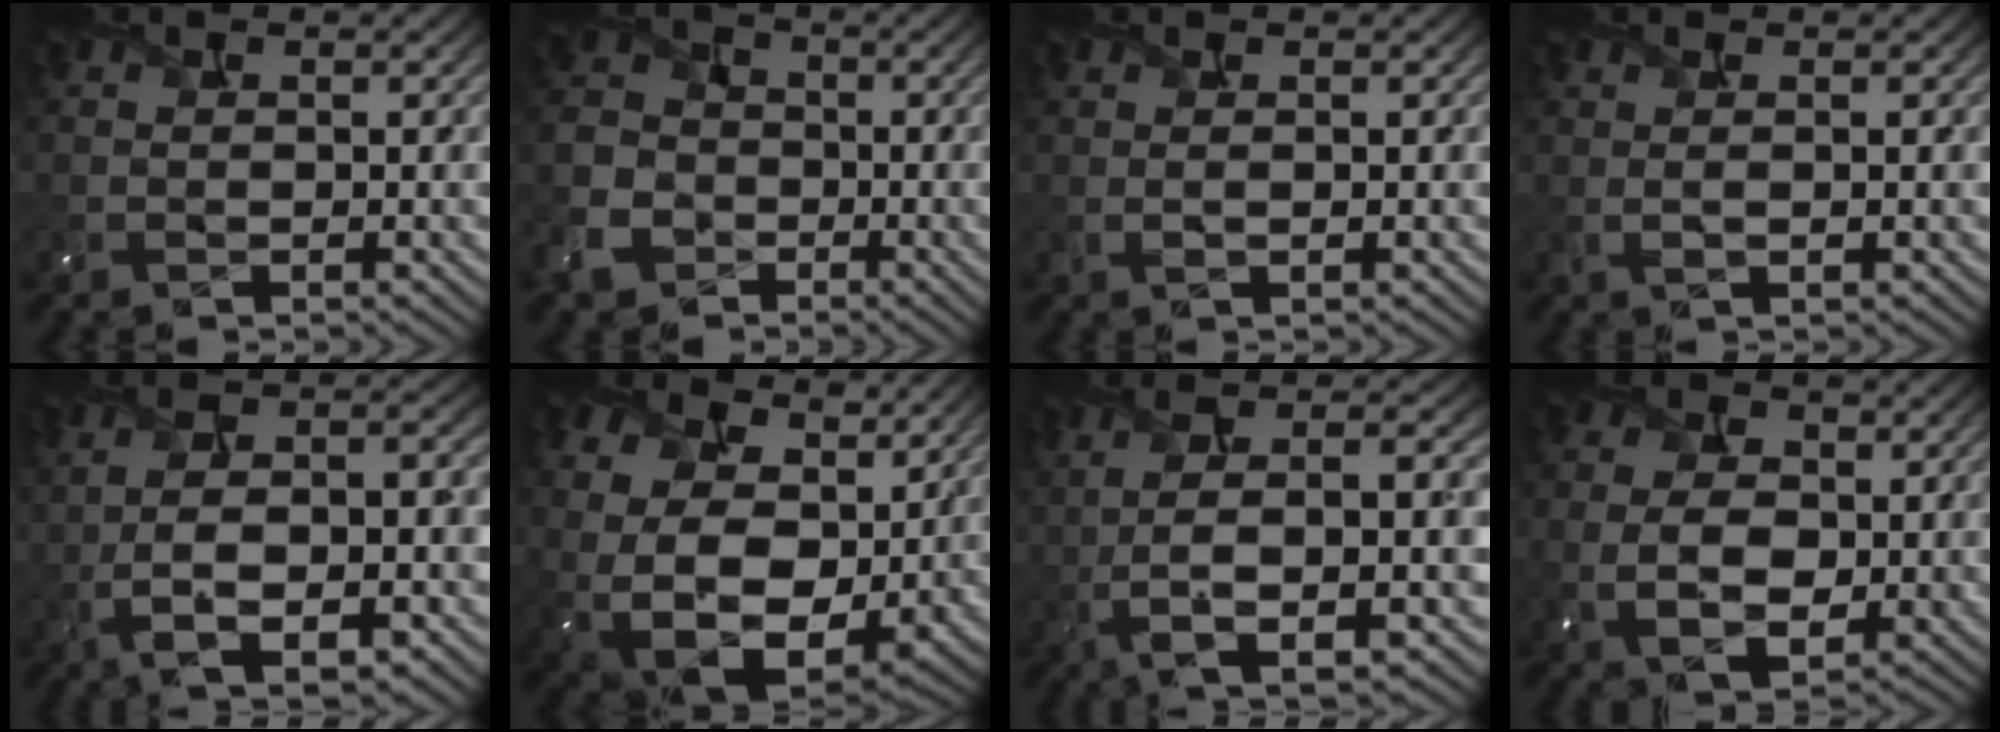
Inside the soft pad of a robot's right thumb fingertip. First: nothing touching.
{"total": 8.0, "force": [-4.2, 5.9, 3.3], "torque": [-0.100, -0.018, -0.098]}
{"total": 0.9, "force": [0.2, 0.0, 0.9], "torque": [-0.021, 0.002, 0.004]}
{"total": 1.2, "force": [0.2, 0.0, 1.2], "torque": [-0.028, 0.004, 0.005]}
{"total": 10.2, "force": [-1.8, 3.5, 9.5], "torque": [-0.186, -0.001, -0.026]}
{"total": 16.7, "force": [2.7, 12.1, 11.2], "torque": [-0.257, -0.012, 0.065]}
{"total": 10.4, "force": [0.2, 2.7, 10.1], "torque": [-0.185, 0.013, 0.002]}
{"total": 7.2, "force": [-0.3, 4.6, 5.5], "torque": [-0.126, 0.001, -0.010]}